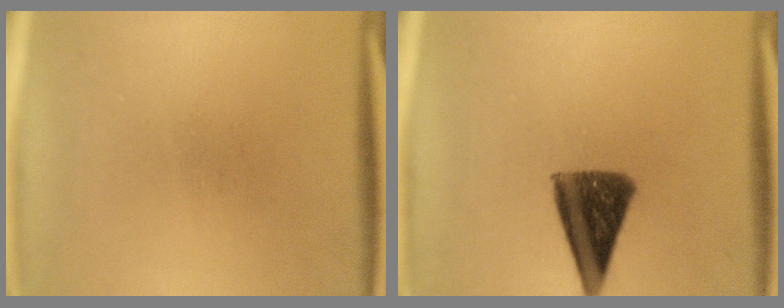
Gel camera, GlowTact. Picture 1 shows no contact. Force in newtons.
{"total": 10.8}